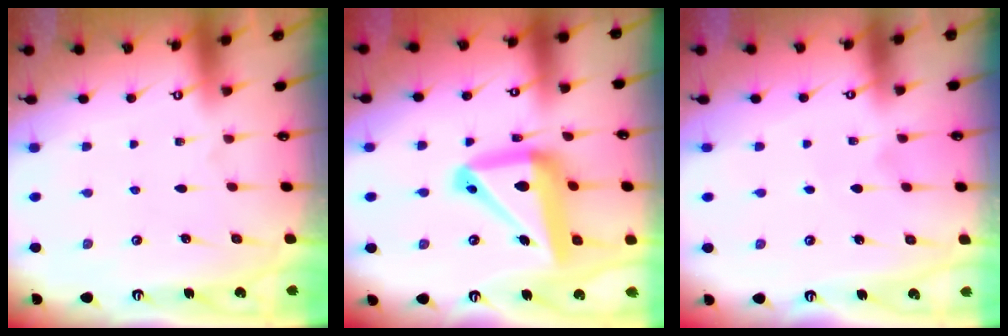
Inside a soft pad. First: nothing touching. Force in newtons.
{"total": 19.1, "press": 19.0, "slide": 2.2}
{"total": 3.0, "press": 3.0, "slide": 0.2}